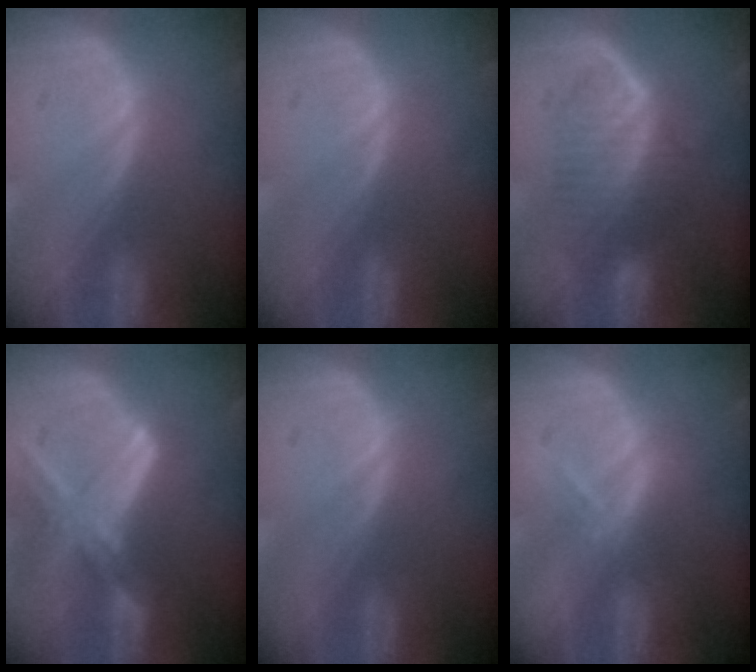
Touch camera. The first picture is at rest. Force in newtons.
{"total": 0.0}
{"total": 6.8, "press": 6.5, "slide": 1.8}
{"total": 8.2, "press": 7.3, "slide": 3.9}
{"total": 0.0}
{"total": 3.3, "press": 3.2, "slide": 0.9}